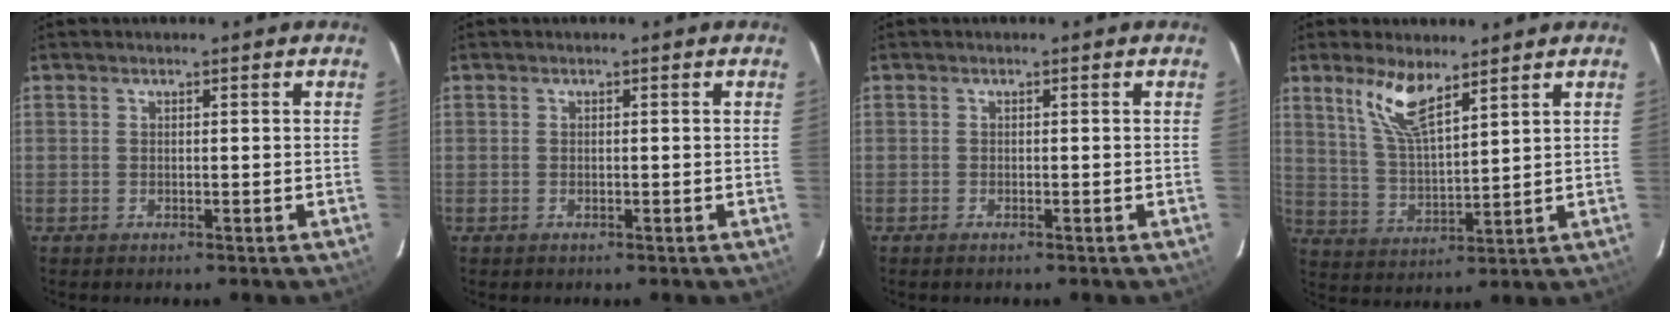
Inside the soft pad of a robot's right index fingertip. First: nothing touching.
{"total": 0.5, "force": [-0.2, 0.4, 0.3], "torque": [-0.004, 0.001, -0.004]}
{"total": 0.7, "force": [-0.5, 0.2, 0.3], "torque": [-0.008, -0.001, -0.012]}
{"total": 8.8, "force": [5.9, 2.4, 6.1], "torque": [-0.122, 0.002, 0.123]}